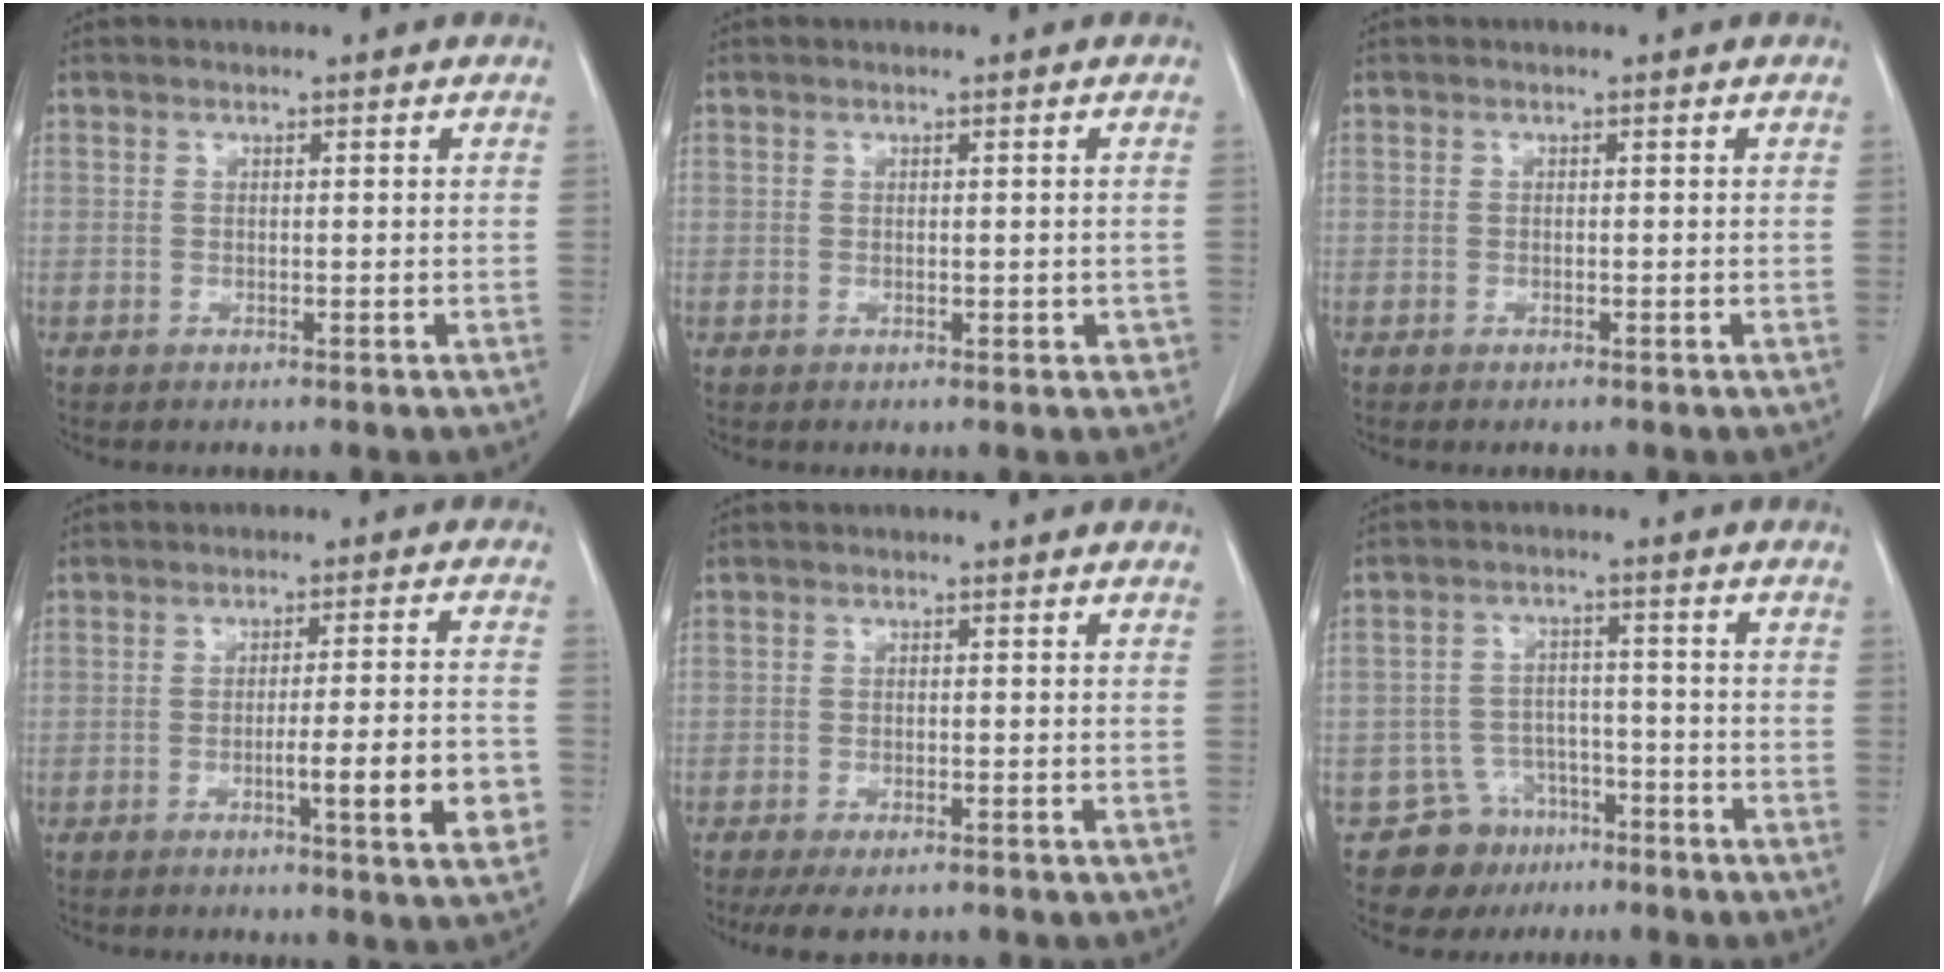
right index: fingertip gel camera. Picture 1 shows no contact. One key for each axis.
{"total": 1.6, "fx": -0.2, "fy": 1.0, "fz": 1.2, "tx": -0.010, "ty": 0.003, "tz": 0.000}
{"total": 0.6, "fx": -0.5, "fy": 0.0, "fz": 0.2, "tx": -0.009, "ty": -0.001, "tz": -0.007}
{"total": 9.9, "fx": -3.2, "fy": 0.3, "fz": 9.4, "tx": -0.124, "ty": -0.003, "tz": -0.043}
{"total": 5.5, "fx": -4.5, "fy": 1.4, "fz": 2.8, "tx": -0.040, "ty": -0.009, "tz": -0.069}
{"total": 7.0, "fx": -4.7, "fy": 5.1, "fz": 0.2, "tx": 0.002, "ty": 0.020, "tz": -0.071}